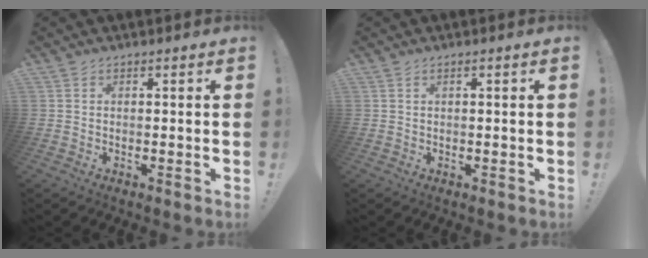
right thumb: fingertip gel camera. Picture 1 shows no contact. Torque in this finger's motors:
{"motor_torque": [0.07, 0.07, -0.01, 0.11, -0.05]}